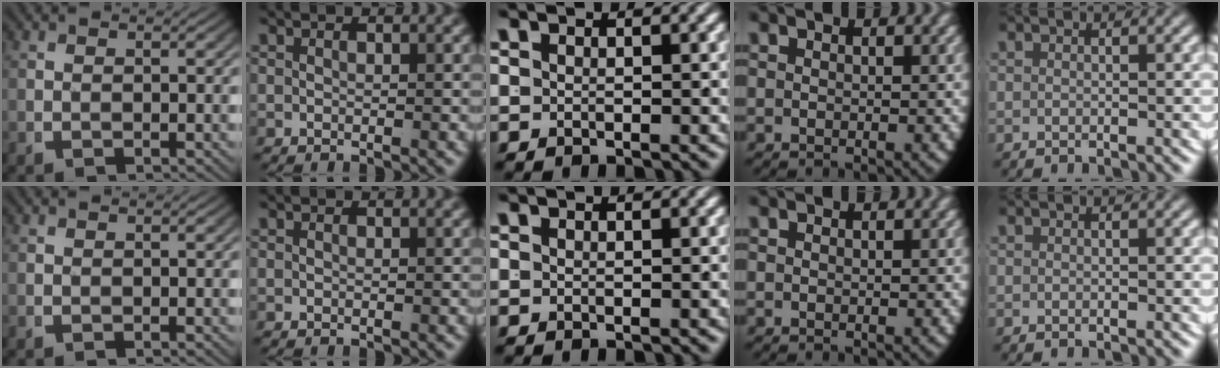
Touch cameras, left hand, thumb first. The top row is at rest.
{}